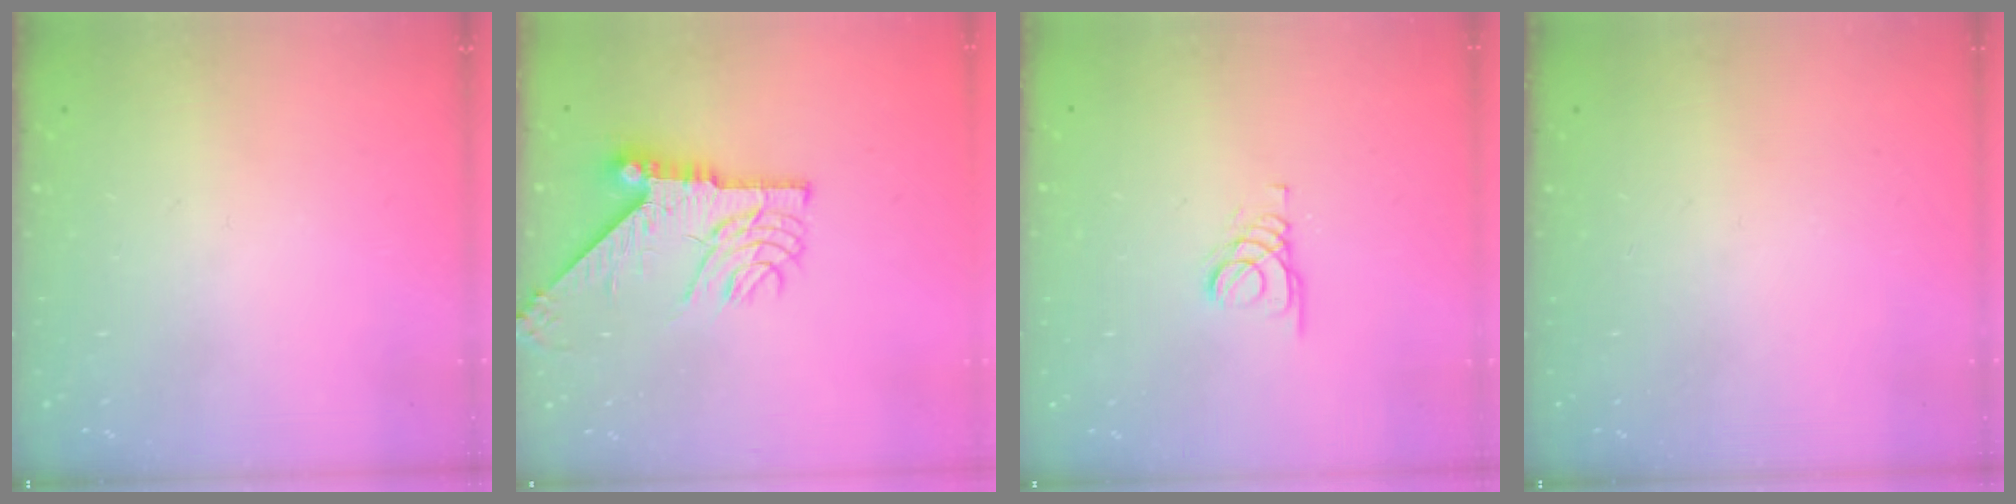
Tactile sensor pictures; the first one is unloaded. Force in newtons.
{"total": 11.1, "press": 11.1, "slide": 1.3}
{"total": 1.8, "press": 1.8, "slide": 0.2}
{"total": 0.0}